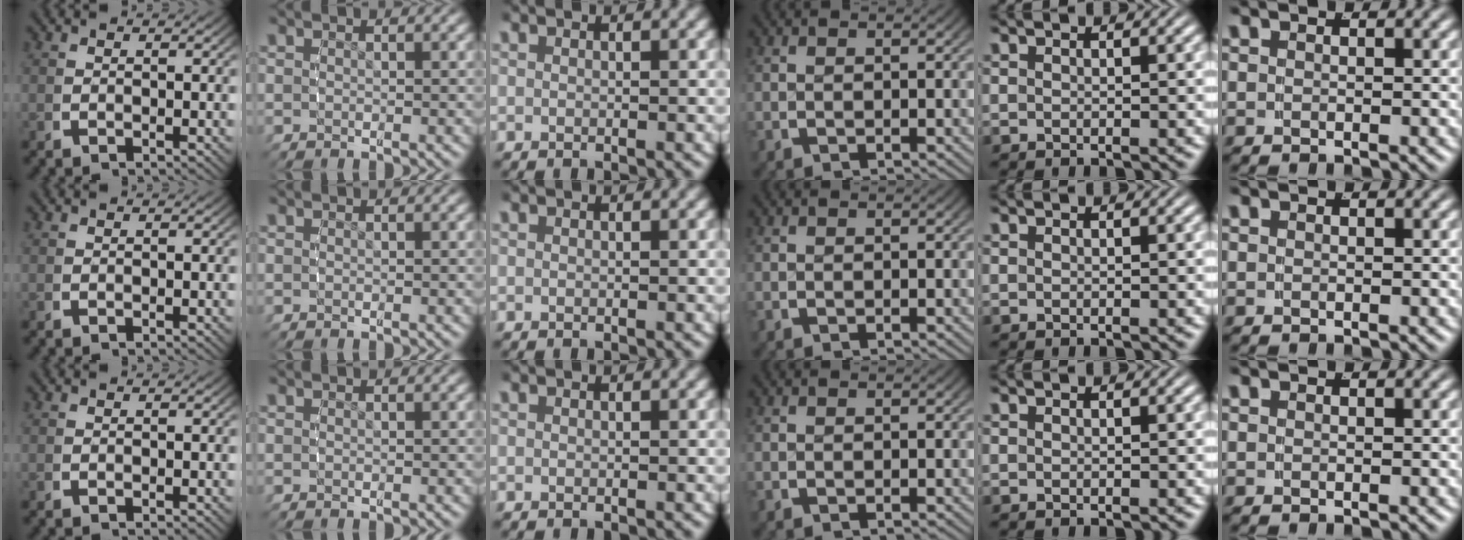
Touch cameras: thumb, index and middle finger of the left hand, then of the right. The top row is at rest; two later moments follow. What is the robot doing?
{"motion": "reach", "object": "shirt"}